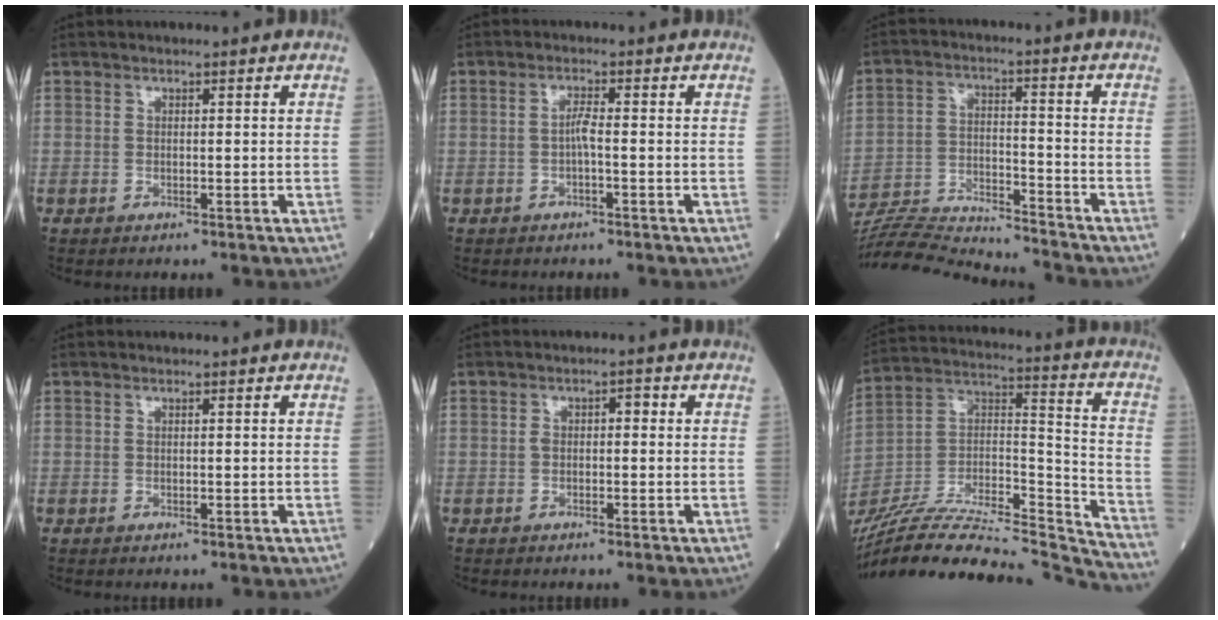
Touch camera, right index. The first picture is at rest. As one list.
[{"total": 1.8, "force": [-0.5, 0.1, 1.7], "torque": [-0.031, 0.002, -0.011]}, {"total": 17.1, "force": [-16.6, 0.1, 4.0], "torque": [-0.082, 0.002, -0.267]}, {"total": 0.0}, {"total": 2.0, "force": [0.0, 1.1, 1.6], "torque": [-0.023, 0.016, -0.002]}, {"total": 31.7, "force": [-29.4, 3.1, 11.3], "torque": [-0.193, -0.008, -0.463]}]